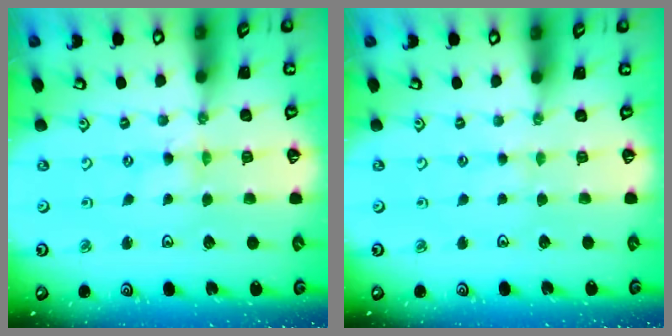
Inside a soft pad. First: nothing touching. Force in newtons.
{"total": 1.9, "press": 1.9, "slide": 0.4}